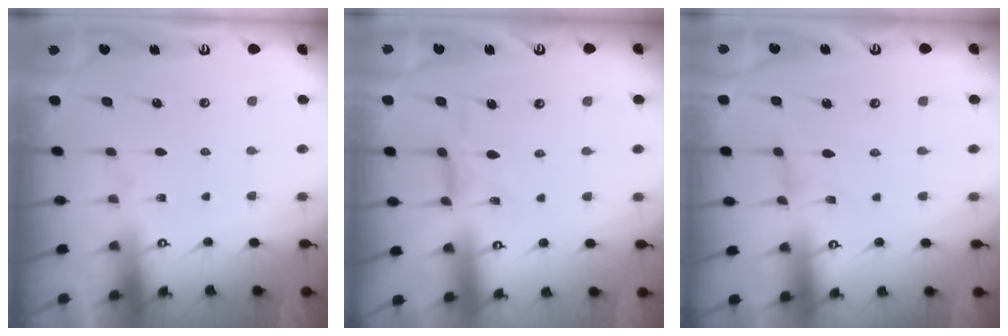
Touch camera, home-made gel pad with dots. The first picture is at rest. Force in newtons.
{"total": 3.4, "press": 3.3, "slide": 0.6}
{"total": 0.0}